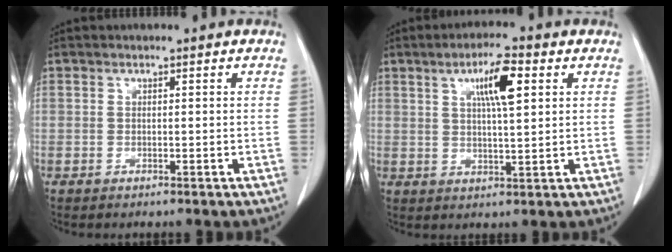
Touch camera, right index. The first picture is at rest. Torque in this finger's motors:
{"motor_torque": [0.54, 0.14, 0.17, 0.07]}